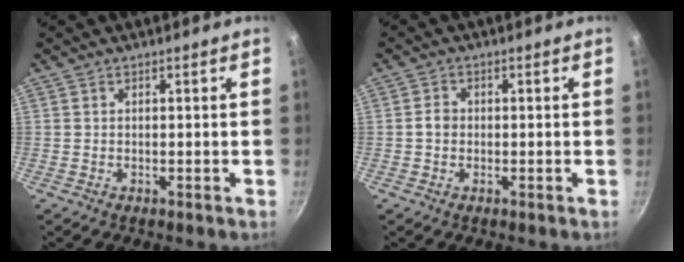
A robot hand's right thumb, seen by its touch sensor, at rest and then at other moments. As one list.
[{"total": 2.1, "force": [-0.3, 1.8, 1.1], "torque": [-0.012, 0.011, -0.006]}]